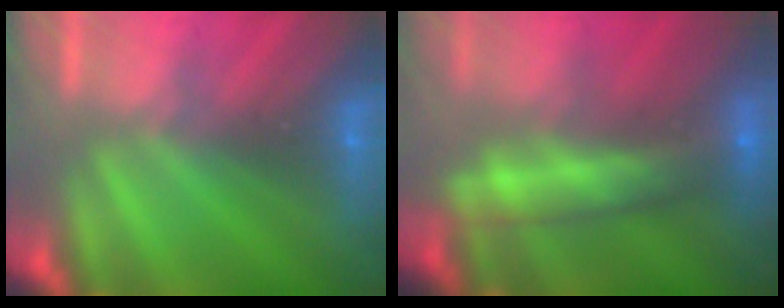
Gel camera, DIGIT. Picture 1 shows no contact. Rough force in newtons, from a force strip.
{"total": 5.9}